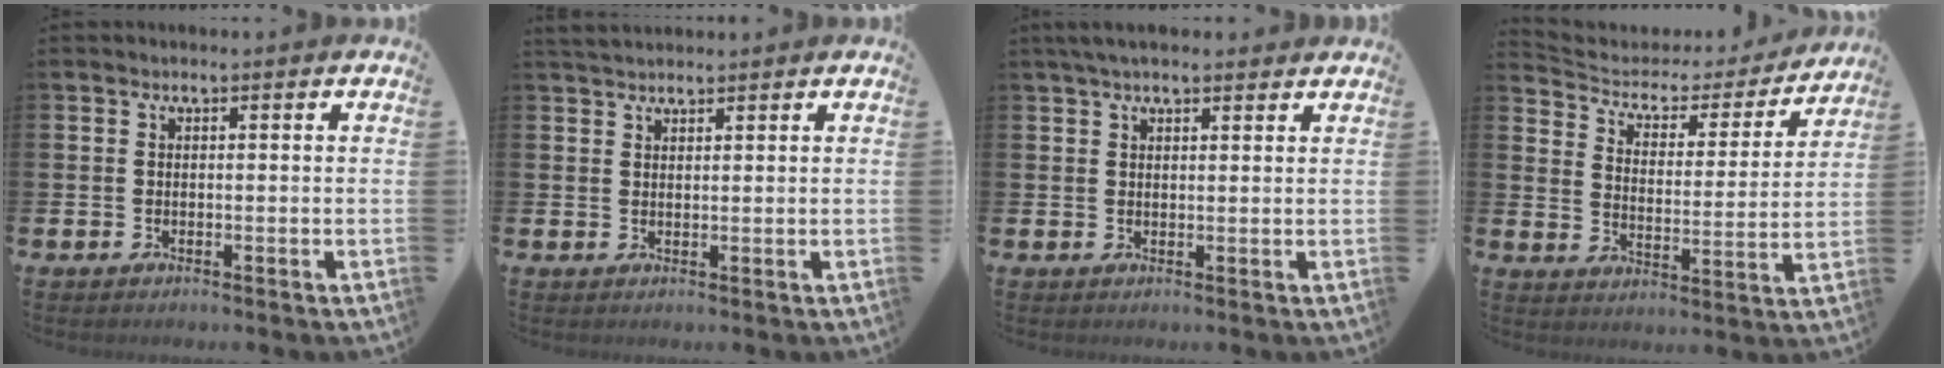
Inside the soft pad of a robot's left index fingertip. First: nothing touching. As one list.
[{"total": 2.1, "force": [2.0, 0.6, 0.3], "torque": [0.002, -0.007, 0.036]}, {"total": 3.0, "force": [2.6, 0.8, 1.4], "torque": [-0.029, 0.000, 0.046]}, {"total": 4.8, "force": [4.0, 2.3, 1.2], "torque": [-0.051, -0.033, 0.059]}]